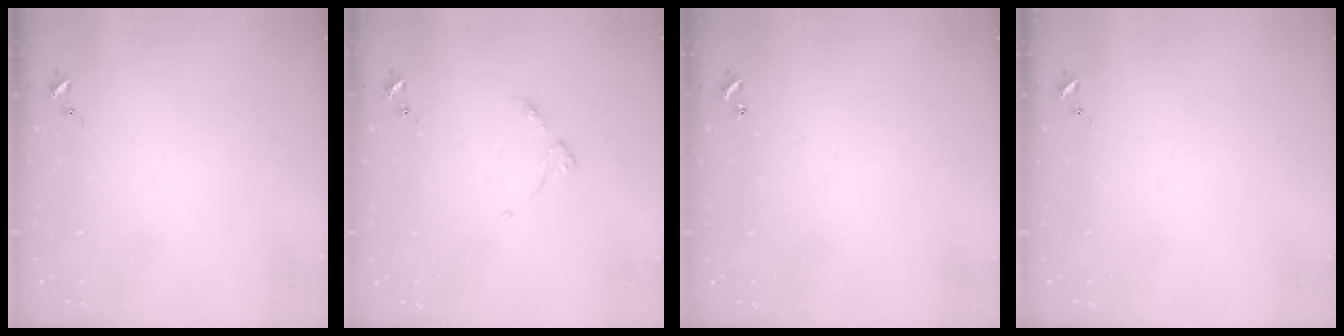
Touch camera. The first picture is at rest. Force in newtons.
{"total": 3.5, "press": 3.5, "slide": 0.5}
{"total": 0.9, "press": 0.9, "slide": 0.2}
{"total": 0.0}